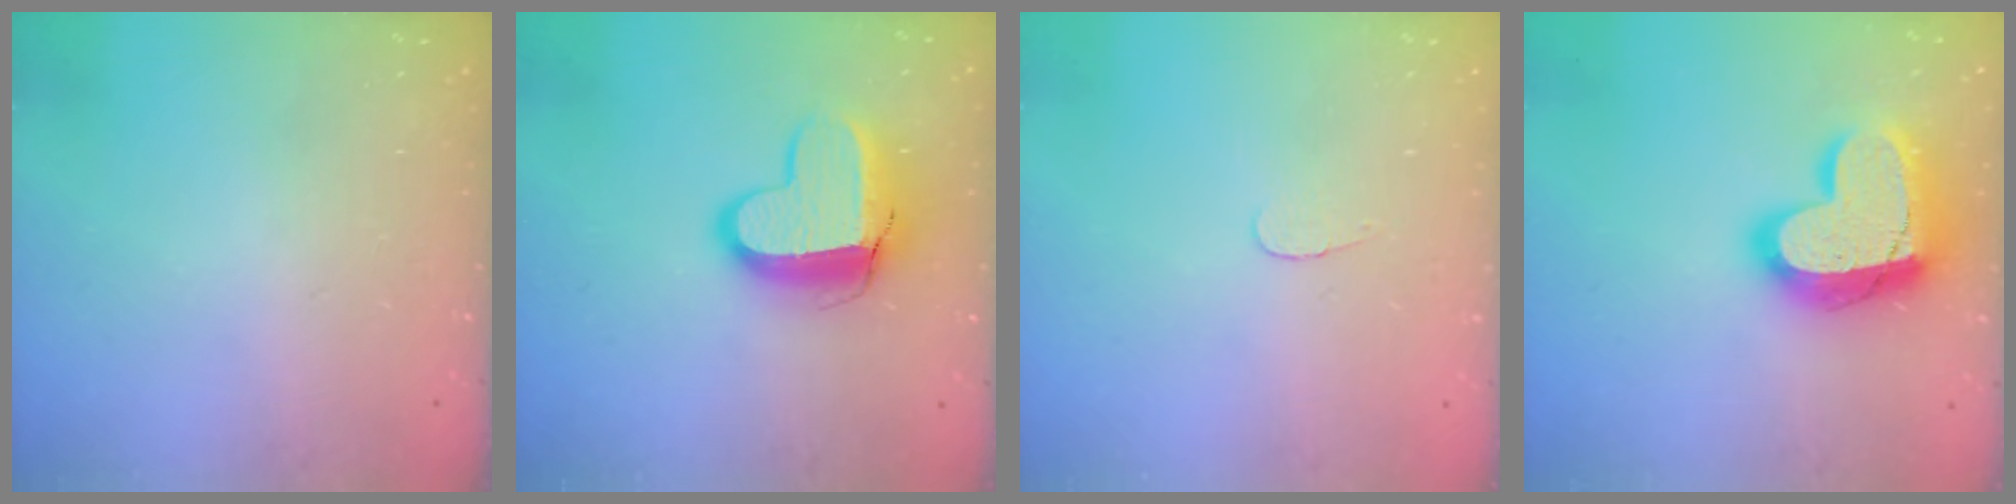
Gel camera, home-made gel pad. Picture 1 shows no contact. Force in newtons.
{"total": 12.7, "press": 12.6, "slide": 1.1}
{"total": 2.8, "press": 2.8, "slide": 0.3}
{"total": 21.4, "press": 21.3, "slide": 1.7}